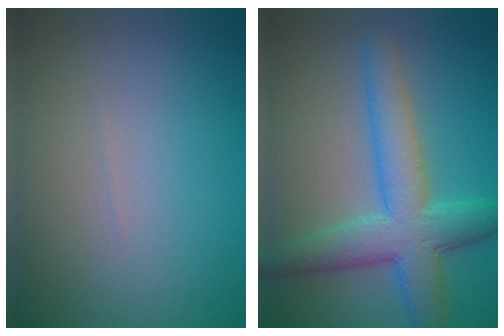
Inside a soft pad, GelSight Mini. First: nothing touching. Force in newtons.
{"total": 6.6, "press": 6.6, "slide": 0.1}